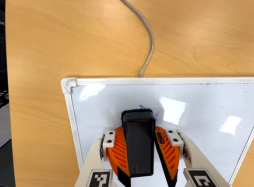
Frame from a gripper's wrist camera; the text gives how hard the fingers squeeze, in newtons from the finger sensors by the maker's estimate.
{"total": 16.2, "left": 18.0, "right": 14.3}